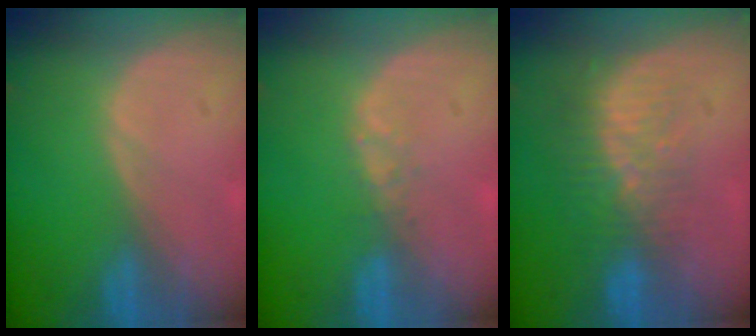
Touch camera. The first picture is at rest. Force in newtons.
{"total": 1.4, "press": 1.4, "slide": 0.2}
{"total": 8.4, "press": 7.5, "slide": 3.9}